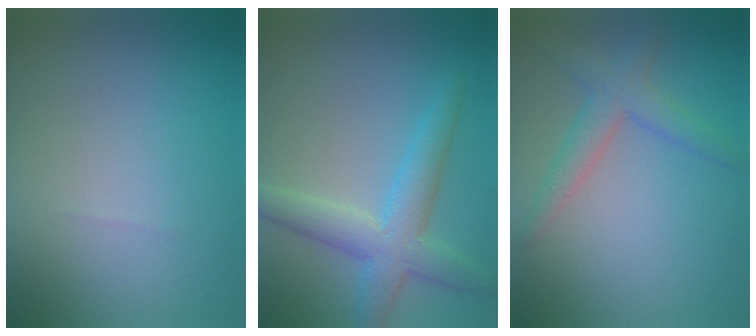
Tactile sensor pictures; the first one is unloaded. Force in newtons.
{"total": 4.8, "press": 4.8, "slide": 0.2}
{"total": 3.2, "press": 3.2, "slide": 0.2}